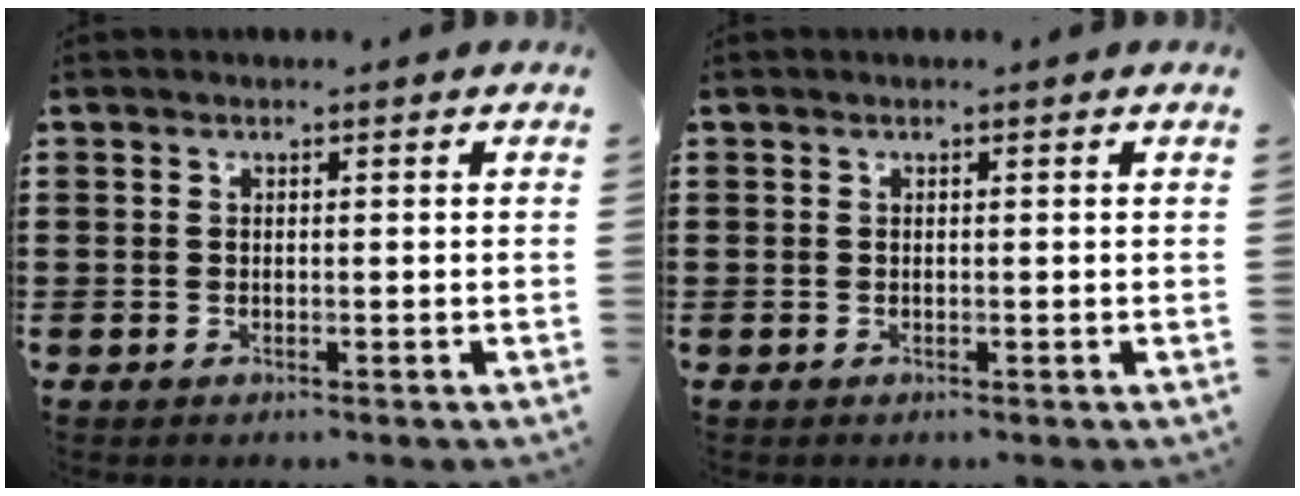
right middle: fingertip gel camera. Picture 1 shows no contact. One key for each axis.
{"total": 0.0}